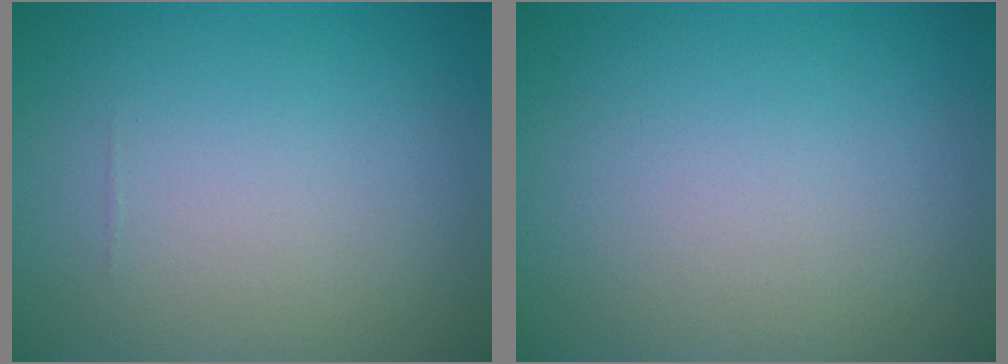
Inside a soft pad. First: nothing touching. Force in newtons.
{"total": 0.0}